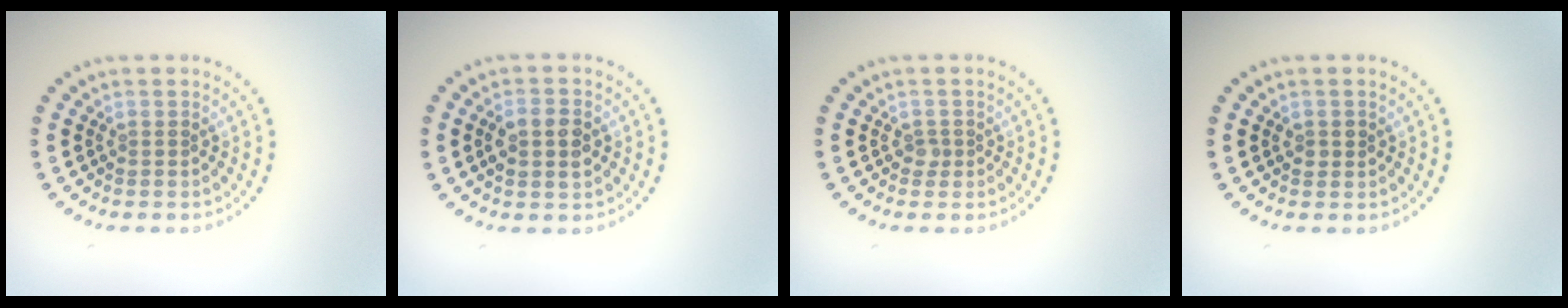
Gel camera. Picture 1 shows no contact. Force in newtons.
{"total": 2.7, "press": 2.7, "slide": 0.1}
{"total": 0.8, "press": 0.5, "slide": 0.6}
{"total": 0.9, "press": 0.8, "slide": 0.1}